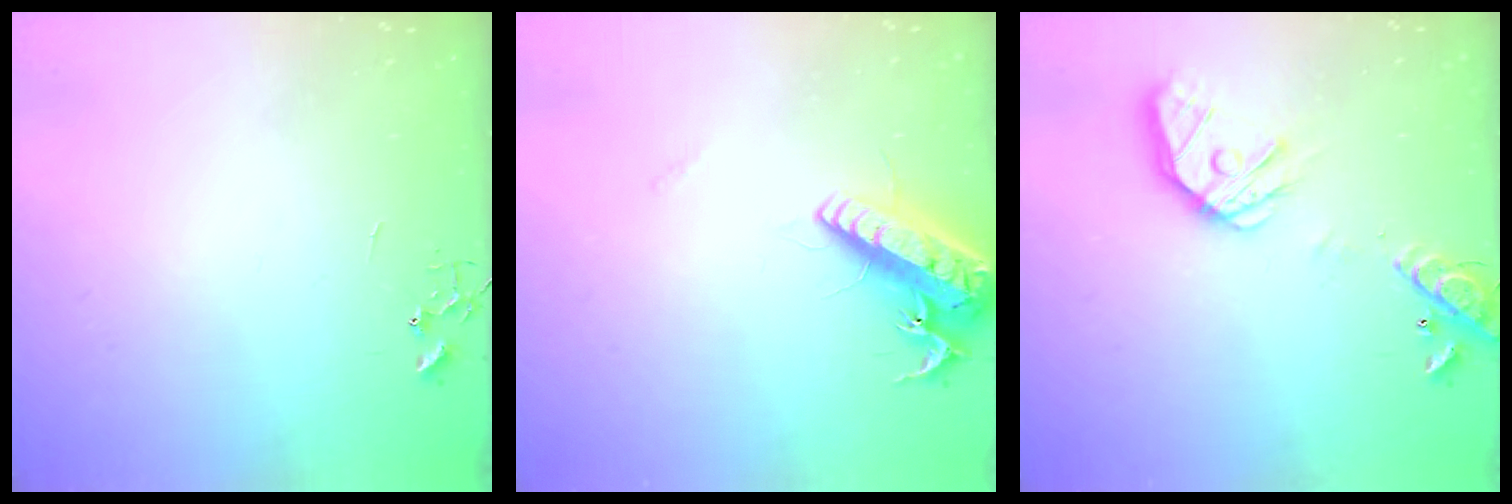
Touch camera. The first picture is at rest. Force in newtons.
{"total": 16.5, "press": 16.2, "slide": 3.1}
{"total": 17.6, "press": 17.3, "slide": 2.8}